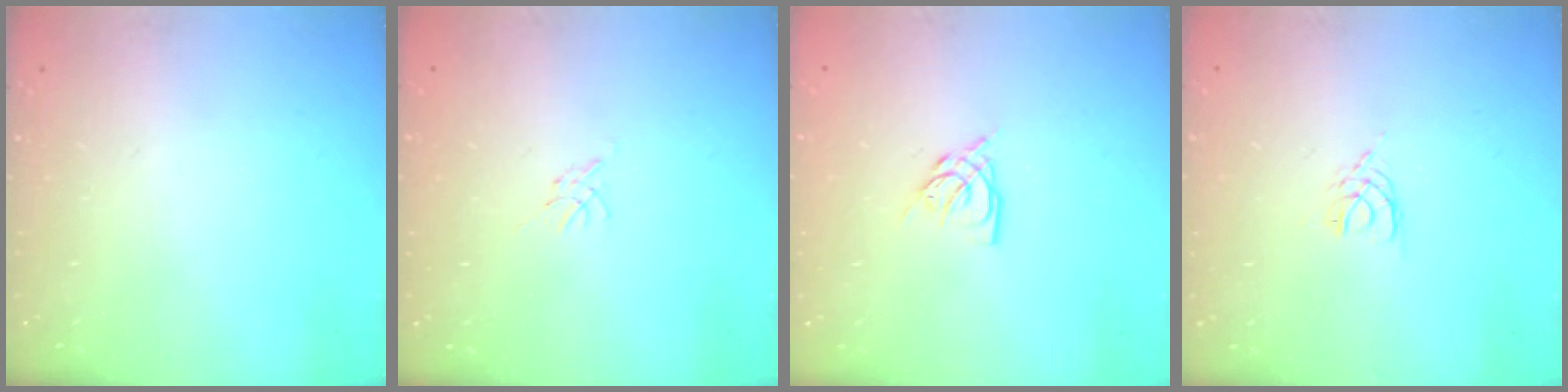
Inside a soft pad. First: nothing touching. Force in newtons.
{"total": 0.0}
{"total": 6.5, "press": 6.5, "slide": 0.6}
{"total": 2.0, "press": 1.9, "slide": 0.3}